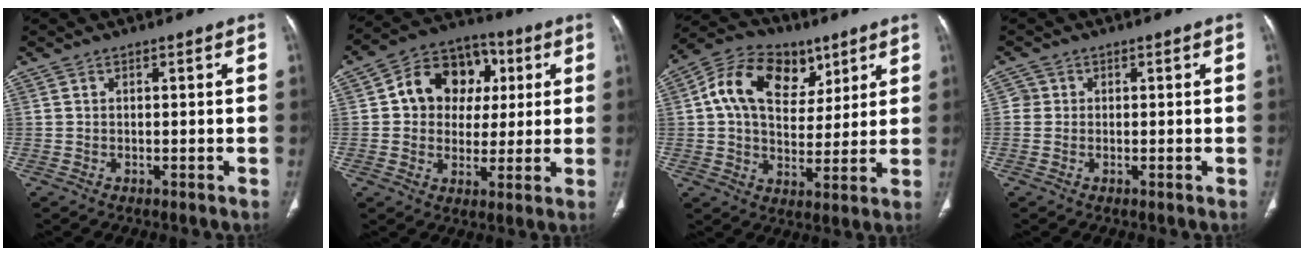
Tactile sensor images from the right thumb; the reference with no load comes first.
{"total": 14.2, "force": [2.7, 11.6, 7.8], "torque": [-0.081, 0.014, 0.037]}
{"total": 16.6, "force": [6.3, 11.6, 10.1], "torque": [-0.147, 0.001, 0.106]}
{"total": 1.8, "force": [0.2, 1.8, 0.2], "torque": [0.006, 0.004, -0.001]}